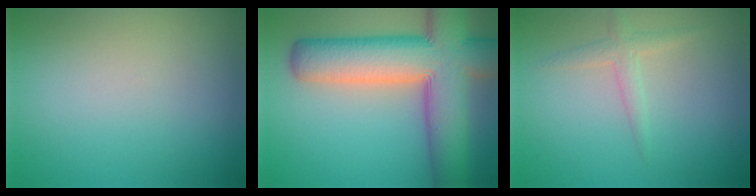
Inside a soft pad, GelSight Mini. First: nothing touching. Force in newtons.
{"total": 12.1, "press": 12.1, "slide": 0.6}
{"total": 1.6, "press": 1.6, "slide": 0.1}